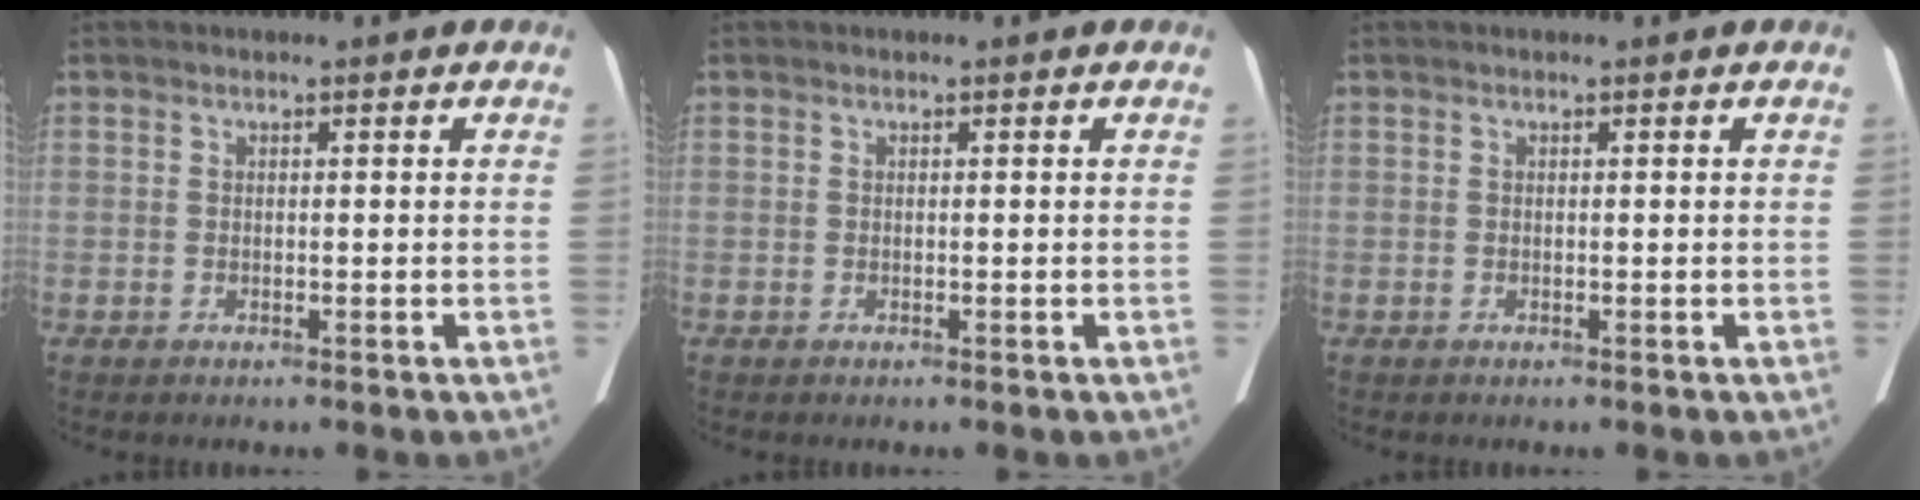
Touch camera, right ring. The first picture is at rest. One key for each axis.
{"total": 0.0}
{"total": 0.0}